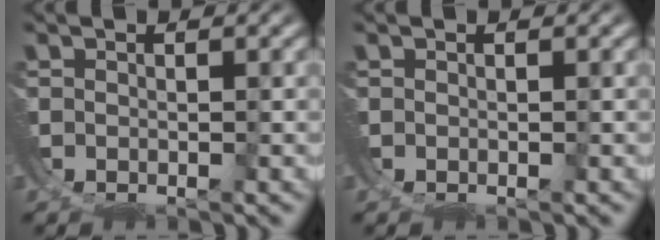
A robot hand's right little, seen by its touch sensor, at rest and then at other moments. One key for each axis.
{"total": 0.0}